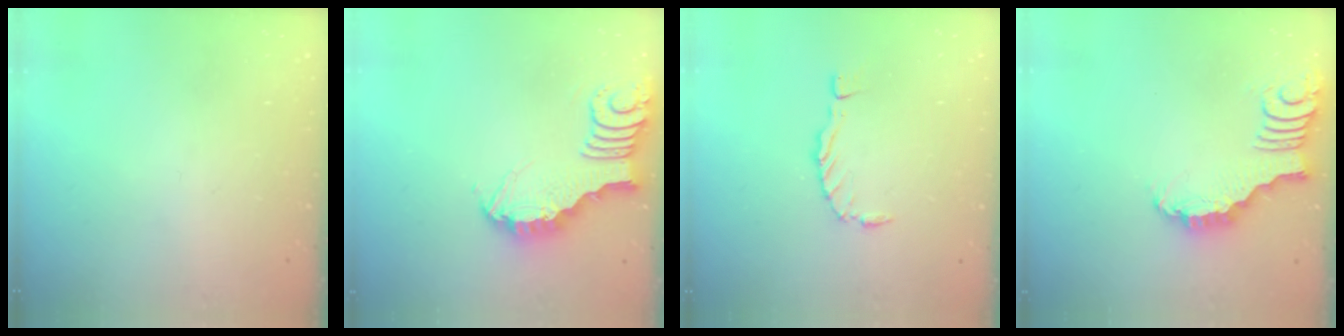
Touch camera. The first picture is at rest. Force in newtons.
{"total": 3.8, "press": 3.8, "slide": 0.3}
{"total": 0.0}
{"total": 3.2, "press": 3.2, "slide": 0.2}